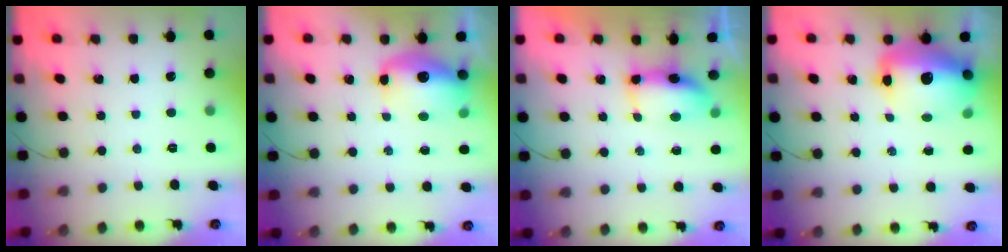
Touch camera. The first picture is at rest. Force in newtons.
{"total": 11.3, "press": 11.0, "slide": 2.5}
{"total": 6.8, "press": 6.8, "slide": 0.7}
{"total": 16.5, "press": 16.0, "slide": 4.3}